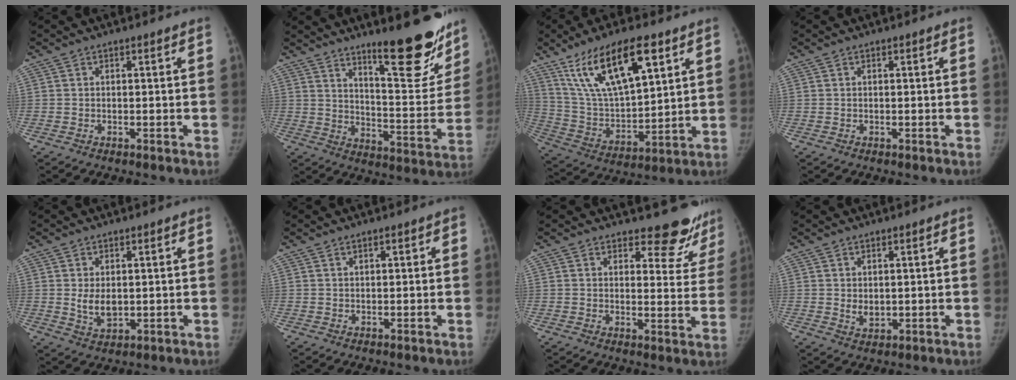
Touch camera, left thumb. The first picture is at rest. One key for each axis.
{"total": 19.1, "fx": 13.3, "fy": 4.8, "fz": 12.9, "tx": -0.126, "ty": -0.108, "tz": 0.196}
{"total": 19.7, "fx": 10.8, "fy": 7.4, "fz": 14.7, "tx": -0.240, "ty": -0.036, "tz": 0.208}
{"total": 0.0}
{"total": 4.8, "fx": 0.4, "fy": 3.0, "fz": 3.7, "tx": -0.057, "ty": -0.013, "tz": 0.015}
{"total": 1.0, "fx": 0.5, "fy": 0.6, "fz": 0.7, "tx": -0.006, "ty": 0.000, "tz": 0.005}
{"total": 10.6, "fx": 9.6, "fy": 4.0, "fz": 1.9, "tx": 0.026, "ty": -0.076, "tz": 0.099}
{"total": 3.0, "fx": 0.4, "fy": 2.1, "fz": 2.0, "tx": -0.025, "ty": -0.010, "tz": 0.015}